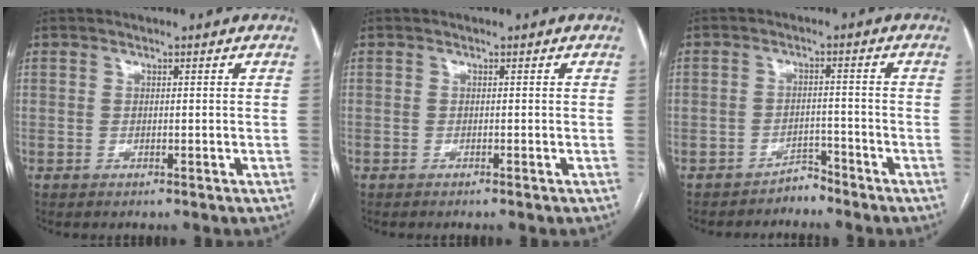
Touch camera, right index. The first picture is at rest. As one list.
[{"total": 0.6, "force": [-0.5, -0.2, 0.3], "torque": [0.002, 0.002, -0.011]}, {"total": 2.6, "force": [-2.4, 0.8, -0.2], "torque": [0.009, 0.000, -0.038]}]